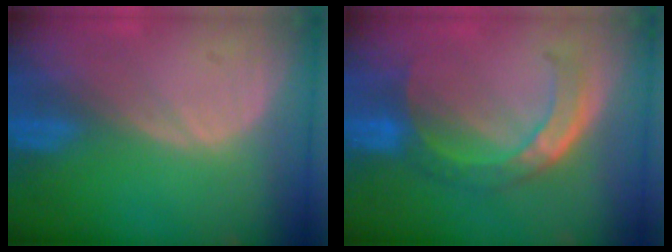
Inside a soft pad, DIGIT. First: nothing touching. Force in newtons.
{"total": 8.0, "press": 6.8, "slide": 4.1}